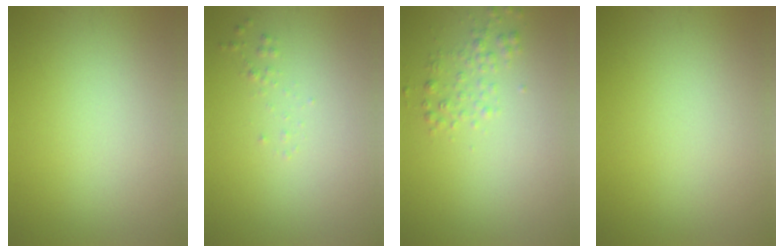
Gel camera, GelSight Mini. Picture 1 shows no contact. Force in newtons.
{"total": 0.6, "press": 0.6, "slide": 0.0}
{"total": 1.6, "press": 1.6, "slide": 0.0}
{"total": 0.0}